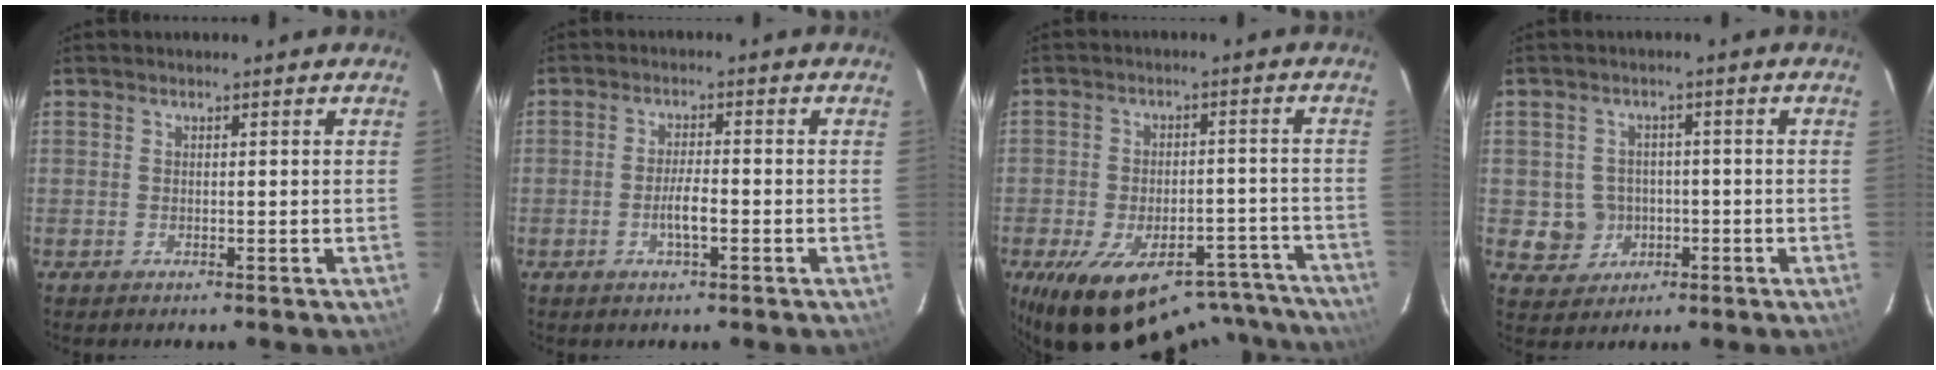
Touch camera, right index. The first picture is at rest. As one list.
[{"total": 3.7, "force": [-1.3, 0.8, 3.4], "torque": [-0.067, 0.000, -0.022]}, {"total": 23.4, "force": [-17.7, 10.4, 11.1], "torque": [-0.200, 0.009, -0.219]}, {"total": 5.9, "force": [-1.0, 5.7, 1.1], "torque": [-0.039, 0.014, 0.003]}]